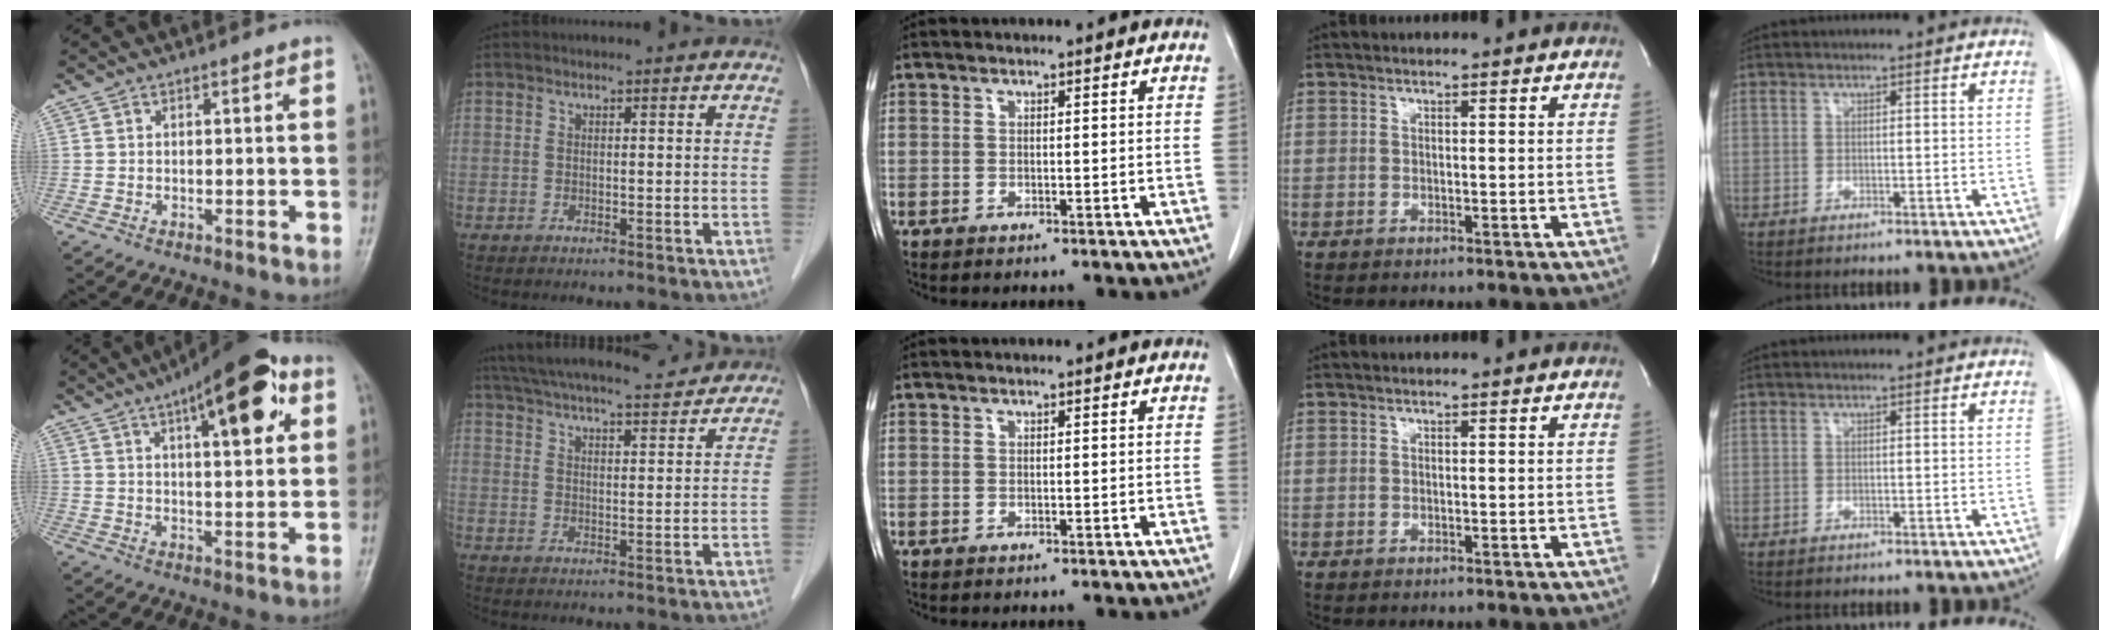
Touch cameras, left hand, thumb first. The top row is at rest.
{"thumb": {"total": 16.5, "force": [7.4, 5.6, 13.6], "torque": [-0.167, -0.006, 0.102]}, "index": {"total": 17.7, "force": [16.1, 2.3, 6.9], "torque": [-0.118, 0.031, 0.232]}}